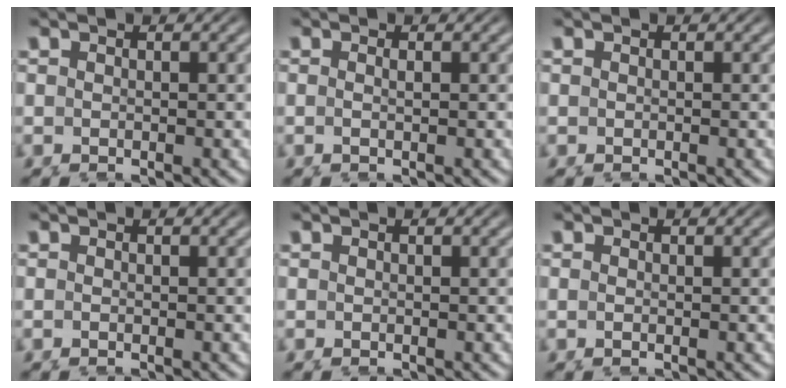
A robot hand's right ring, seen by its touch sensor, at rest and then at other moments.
{"total": 0.9, "force": [0.0, -0.6, 0.7], "torque": [-0.014, -0.004, 0.003]}
{"total": 0.0}
{"total": 0.0}
{"total": 0.0}
{"total": 0.5, "force": [0.0, -0.4, 0.3], "torque": [-0.009, -0.002, 0.003]}